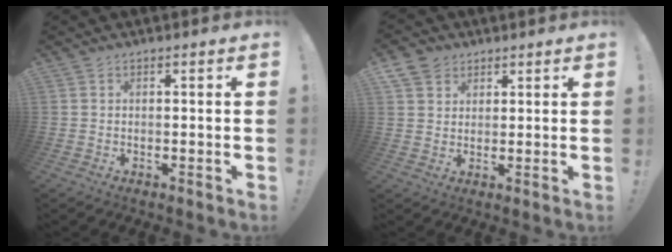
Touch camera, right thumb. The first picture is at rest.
{"total": 6.1, "force": [3.6, 4.7, 1.3], "torque": [-0.023, -0.018, 0.072]}